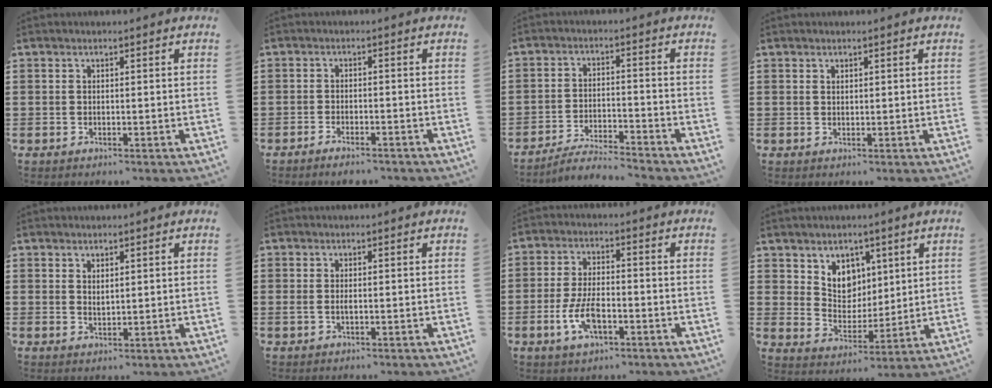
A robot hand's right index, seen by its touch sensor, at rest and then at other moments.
{"total": 1.9, "force": [-1.9, 0.0, 0.5], "torque": [-0.012, -0.001, -0.036]}
{"total": 4.6, "force": [-4.5, -0.1, 1.0], "torque": [-0.026, -0.002, -0.092]}
{"total": 0.7, "force": [0.5, 0.4, 0.1], "torque": [-0.004, 0.001, 0.010]}
{"total": 1.3, "force": [1.2, 0.5, 0.4], "torque": [-0.008, 0.002, 0.022]}
{"total": 1.1, "force": [-0.1, 0.4, 1.1], "torque": [-0.028, -0.002, -0.005]}
{"total": 6.4, "force": [-2.2, 3.0, 5.2], "torque": [-0.120, 0.000, -0.045]}
{"total": 6.5, "force": [4.0, 5.0, 1.1], "torque": [-0.045, -0.010, 0.074]}